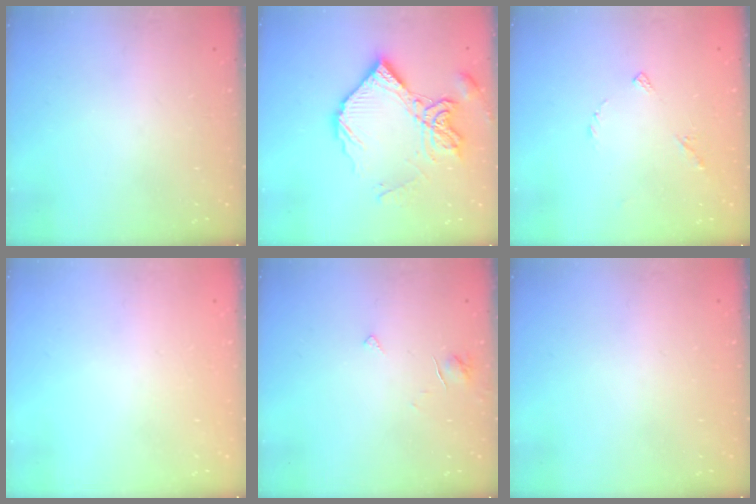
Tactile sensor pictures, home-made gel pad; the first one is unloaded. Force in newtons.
{"total": 15.8, "press": 15.7, "slide": 1.4}
{"total": 4.8, "press": 4.8, "slide": 0.5}
{"total": 1.8, "press": 1.8, "slide": 0.1}
{"total": 3.2, "press": 3.2, "slide": 0.3}
{"total": 1.8, "press": 1.8, "slide": 0.1}